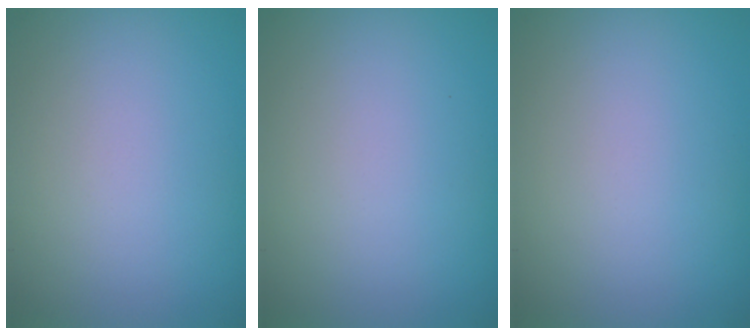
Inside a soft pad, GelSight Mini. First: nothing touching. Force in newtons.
{"total": 0.0}
{"total": 0.0}